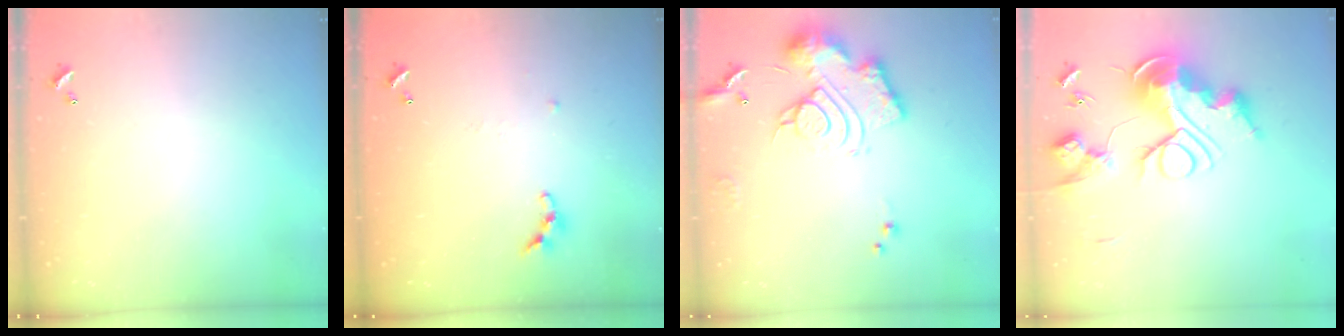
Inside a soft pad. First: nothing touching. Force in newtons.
{"total": 6.2, "press": 6.2, "slide": 0.7}
{"total": 15.7, "press": 15.6, "slide": 1.8}
{"total": 0.7, "press": 0.7, "slide": 0.0}